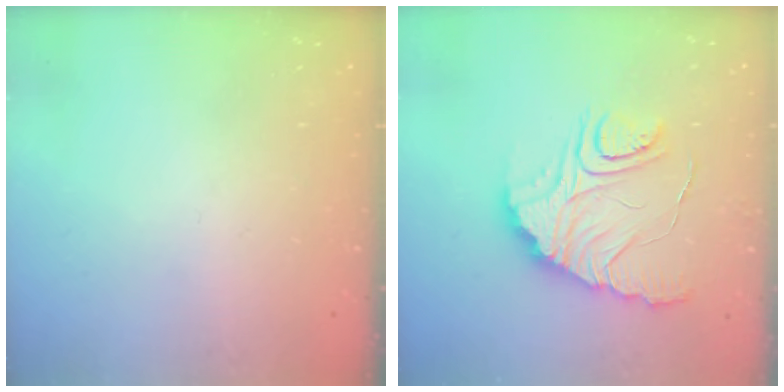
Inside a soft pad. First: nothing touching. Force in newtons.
{"total": 11.9, "press": 11.9, "slide": 1.1}